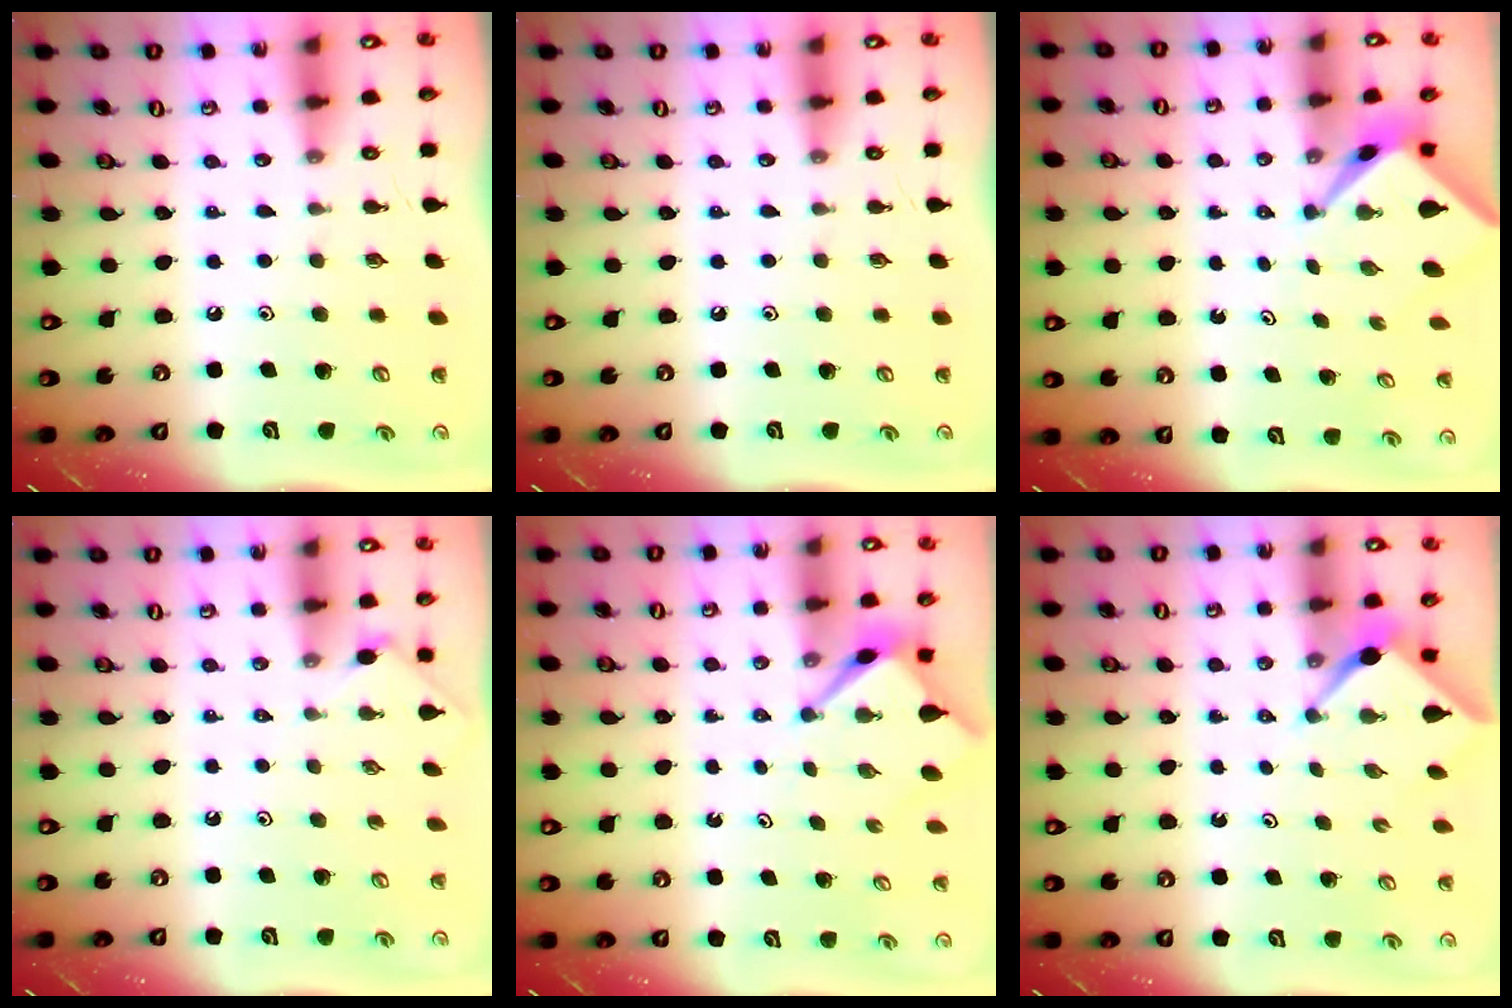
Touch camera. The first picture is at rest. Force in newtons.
{"total": 0.0}
{"total": 2.5, "press": 2.5, "slide": 0.2}
{"total": 1.4, "press": 1.4, "slide": 0.4}
{"total": 3.2, "press": 3.2, "slide": 0.2}
{"total": 2.6, "press": 2.6, "slide": 0.3}